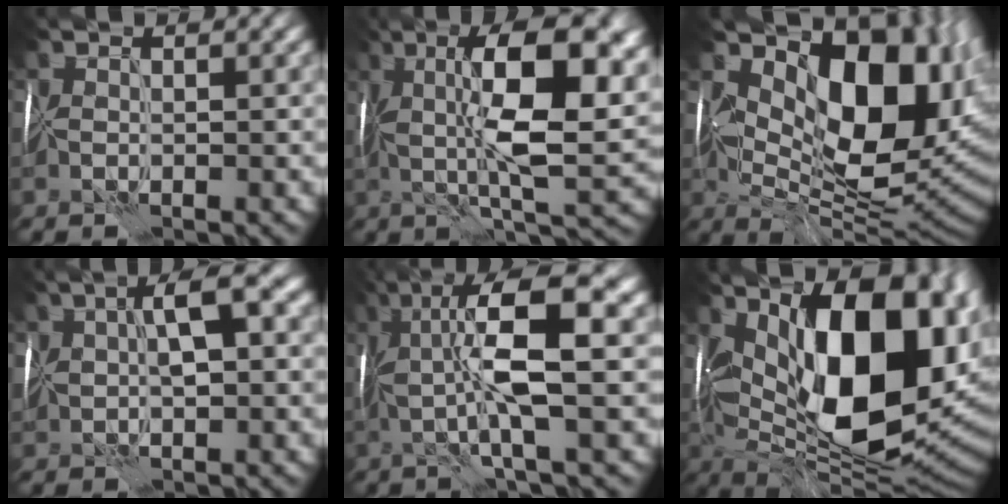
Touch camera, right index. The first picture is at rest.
{"total": 11.1, "force": [1.8, 3.4, 10.4], "torque": [-0.165, 0.004, 0.032]}
{"total": 13.9, "force": [3.9, 8.4, 10.3], "torque": [-0.135, 0.000, 0.073]}
{"total": 5.8, "force": [1.4, 2.7, 5.0], "torque": [-0.085, 0.016, 0.021]}
{"total": 7.9, "force": [1.1, 1.0, 7.8], "torque": [-0.135, 0.017, 0.022]}
{"total": 18.0, "force": [2.6, 9.0, 15.4], "torque": [-0.222, 0.014, 0.044]}